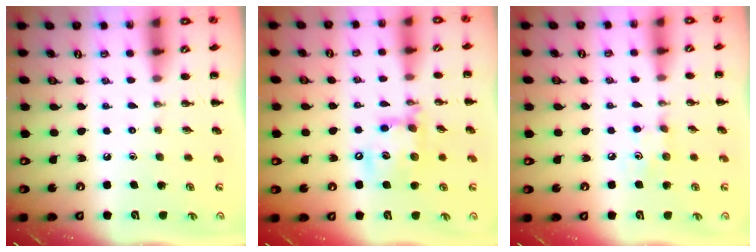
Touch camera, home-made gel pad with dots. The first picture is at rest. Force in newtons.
{"total": 14.6, "press": 14.4, "slide": 2.5}
{"total": 6.6, "press": 6.3, "slide": 1.8}